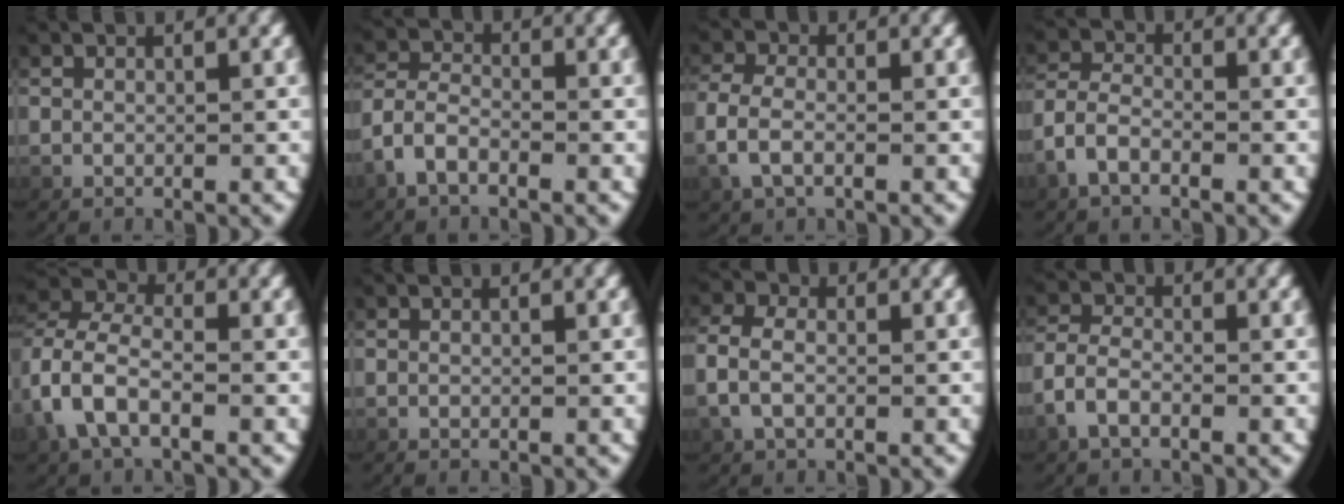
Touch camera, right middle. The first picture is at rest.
{"total": 3.1, "force": [-1.6, 2.1, 1.6], "torque": [-0.045, -0.008, -0.029]}
{"total": 2.7, "force": [-0.7, 1.6, 2.0], "torque": [-0.062, -0.003, -0.008]}
{"total": 2.7, "force": [-1.4, 1.7, 1.5], "torque": [-0.045, -0.007, -0.026]}
{"total": 3.9, "force": [-0.5, 2.6, 2.8], "torque": [-0.071, -0.001, -0.012]}
{"total": 0.0}
{"total": 2.6, "force": [-0.3, 1.9, 1.8], "torque": [-0.055, 0.002, -0.007]}
{"total": 2.4, "force": [-1.2, 1.4, 1.5], "torque": [-0.044, -0.005, -0.022]}